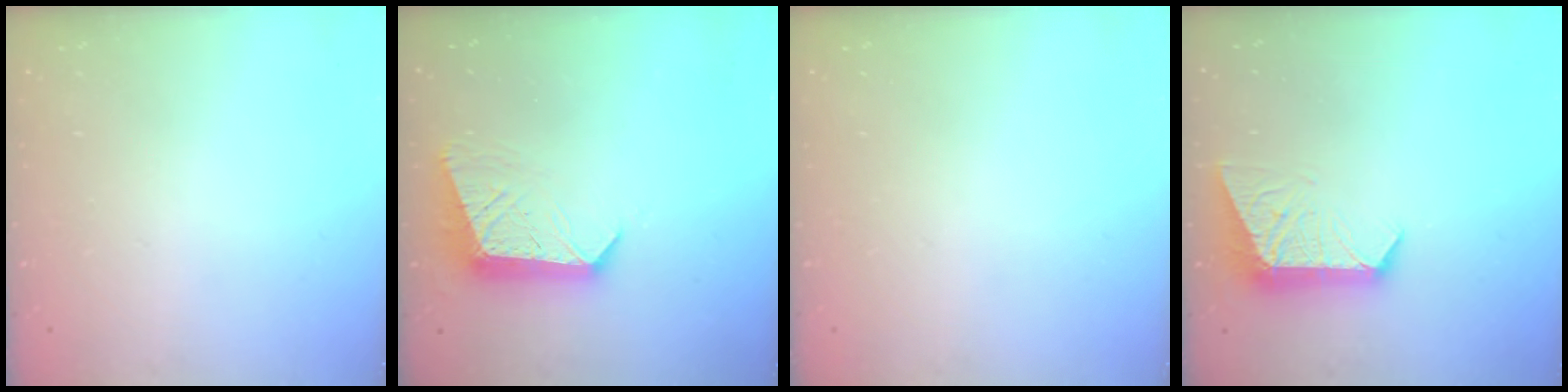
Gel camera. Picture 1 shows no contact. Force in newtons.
{"total": 11.1, "press": 11.0, "slide": 1.0}
{"total": 0.0}
{"total": 10.0, "press": 10.0, "slide": 0.8}